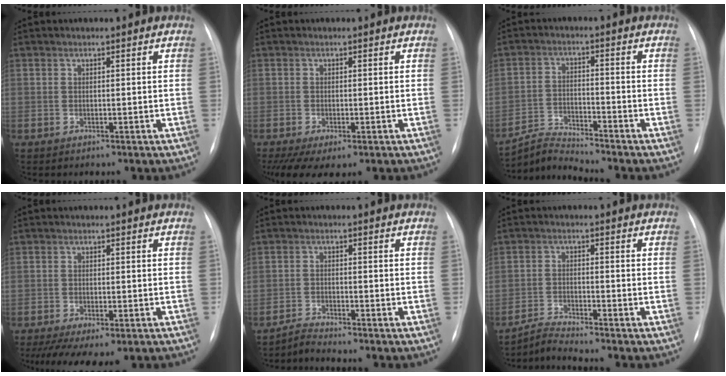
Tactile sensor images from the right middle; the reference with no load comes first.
{"total": 6.2, "force": [-3.7, 2.2, 4.4], "torque": [-0.074, -0.016, -0.058]}
{"total": 5.5, "force": [-5.2, -1.5, -1.0], "torque": [0.000, -0.010, -0.098]}
{"total": 8.6, "force": [-5.4, 3.1, 5.9], "torque": [-0.096, -0.019, -0.079]}
{"total": 2.2, "force": [-2.1, -0.6, -0.4], "torque": [0.003, -0.016, -0.043]}
{"total": 3.4, "force": [-3.1, -1.2, -0.4], "torque": [-0.001, -0.021, -0.062]}